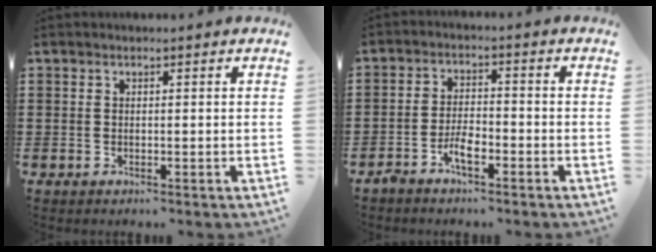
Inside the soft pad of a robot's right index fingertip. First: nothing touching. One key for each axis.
{"total": 3.7, "fx": -2.4, "fy": 1.1, "fz": 2.6, "tx": -0.061, "ty": 0.003, "tz": -0.050}